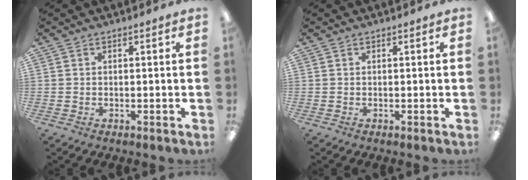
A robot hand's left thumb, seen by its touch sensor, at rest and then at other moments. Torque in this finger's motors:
{"motor_torque": [0.00, 0.00, 0.00, 0.00, 0.00]}